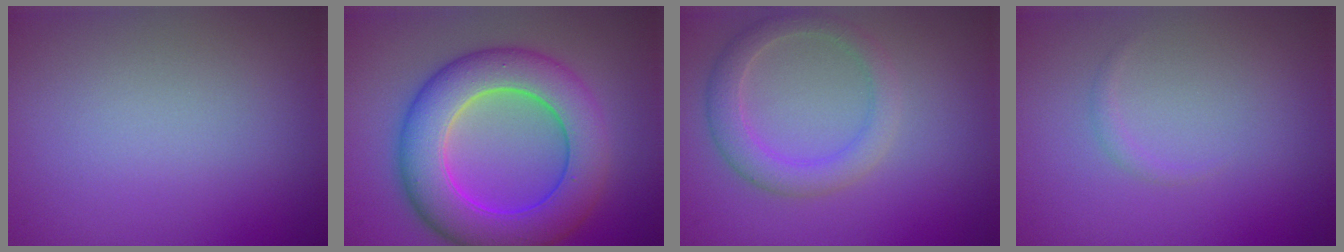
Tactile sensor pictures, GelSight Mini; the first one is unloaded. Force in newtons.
{"total": 9.4, "press": 9.4, "slide": 0.4}
{"total": 3.2, "press": 3.2, "slide": 0.1}
{"total": 0.6, "press": 0.5, "slide": 0.1}